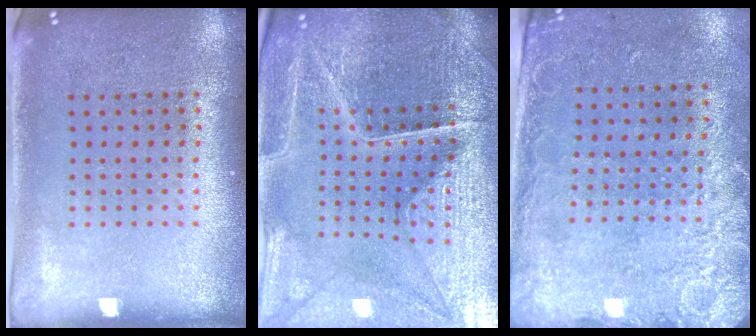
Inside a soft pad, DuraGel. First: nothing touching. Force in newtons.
{"total": 4.8, "press": 4.6, "slide": 1.3}
{"total": 2.5, "press": 1.9, "slide": 1.6}